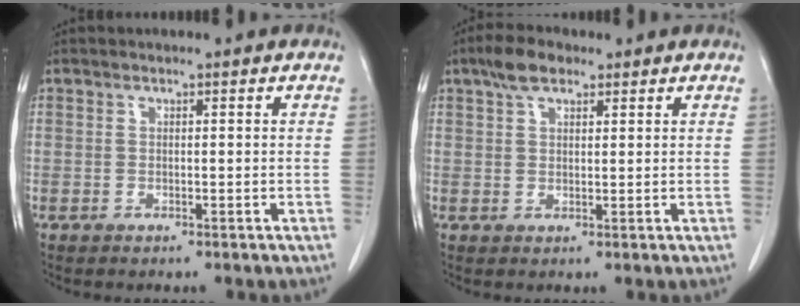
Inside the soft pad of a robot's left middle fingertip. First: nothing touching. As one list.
[{"total": 4.3, "force": [2.9, 1.8, 2.6], "torque": [-0.056, 0.012, 0.052]}]